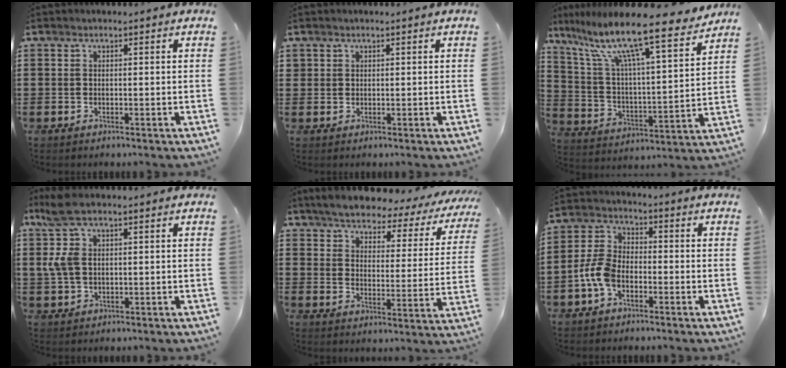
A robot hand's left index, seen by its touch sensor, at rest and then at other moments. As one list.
[{"total": 0.9, "force": [0.6, 0.7, 0.1], "torque": [-0.005, 0.004, 0.013]}, {"total": 13.3, "force": [10.6, 0.9, 8.0], "torque": [-0.185, -0.069, 0.175]}, {"total": 6.6, "force": [2.0, 2.8, 5.6], "torque": [-0.149, -0.002, 0.024]}, {"total": 4.6, "force": [4.3, 0.7, 1.4], "torque": [-0.053, -0.030, 0.068]}, {"total": 6.1, "force": [-2.4, 3.7, 4.1], "torque": [-0.115, 0.003, -0.056]}]